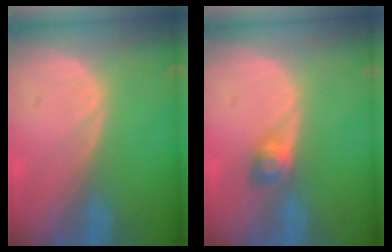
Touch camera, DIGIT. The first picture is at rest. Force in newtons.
{"total": 2.7, "press": 2.5, "slide": 1.1}